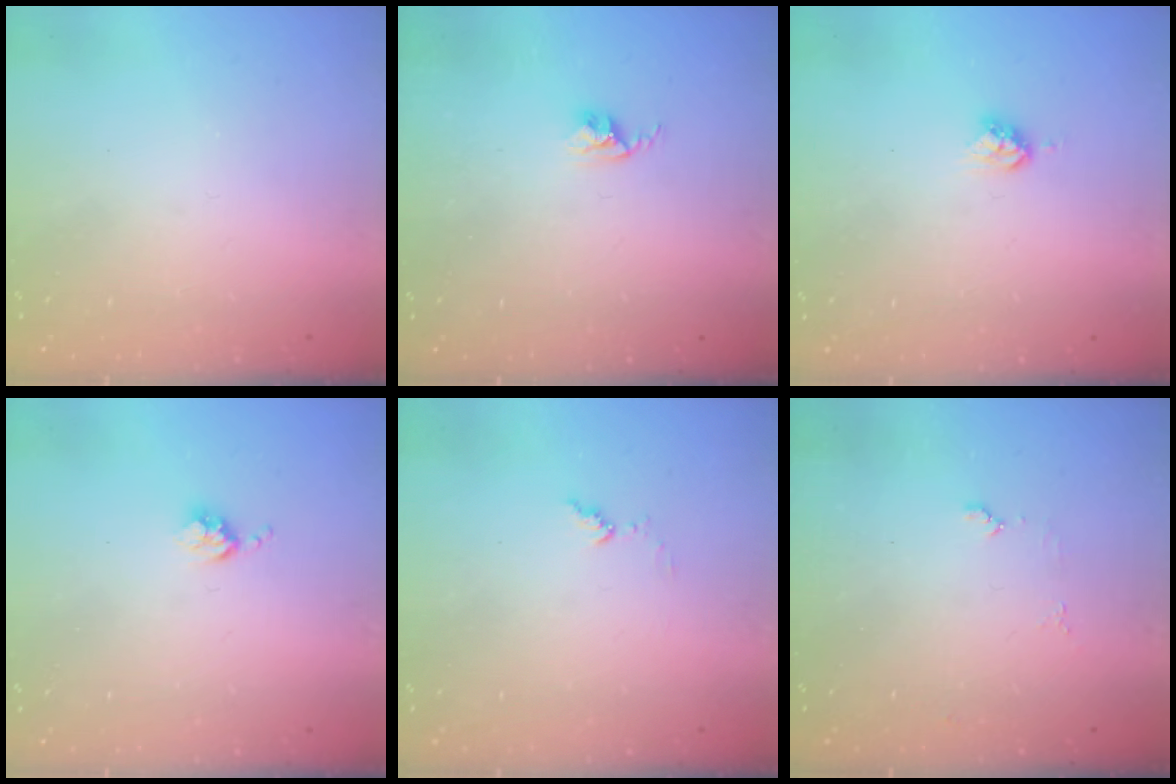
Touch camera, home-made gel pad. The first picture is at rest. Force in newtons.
{"total": 2.6, "press": 2.6, "slide": 0.4}
{"total": 4.4, "press": 4.3, "slide": 0.6}
{"total": 3.6, "press": 3.6, "slide": 0.4}
{"total": 4.9, "press": 4.9, "slide": 0.3}
{"total": 4.2, "press": 4.2, "slide": 0.5}